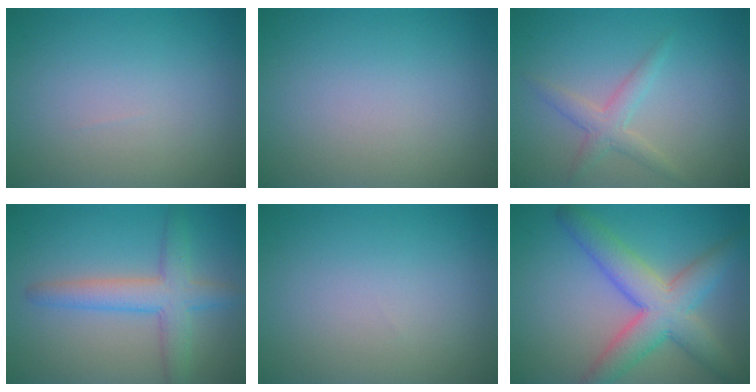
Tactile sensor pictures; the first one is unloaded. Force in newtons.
{"total": 0.0}
{"total": 2.2, "press": 2.2, "slide": 0.1}
{"total": 4.5, "press": 4.5, "slide": 0.2}
{"total": 0.0}
{"total": 7.0, "press": 7.0, "slide": 0.3}